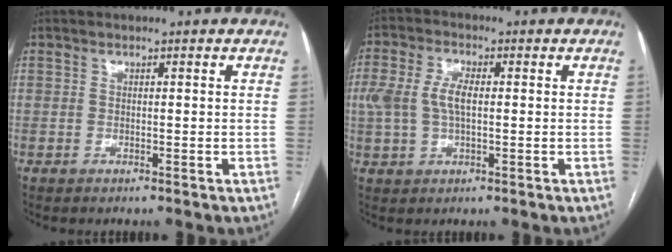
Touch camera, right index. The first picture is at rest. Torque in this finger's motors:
{"motor_torque": [1.31, 0.02, 0.70, 0.16]}